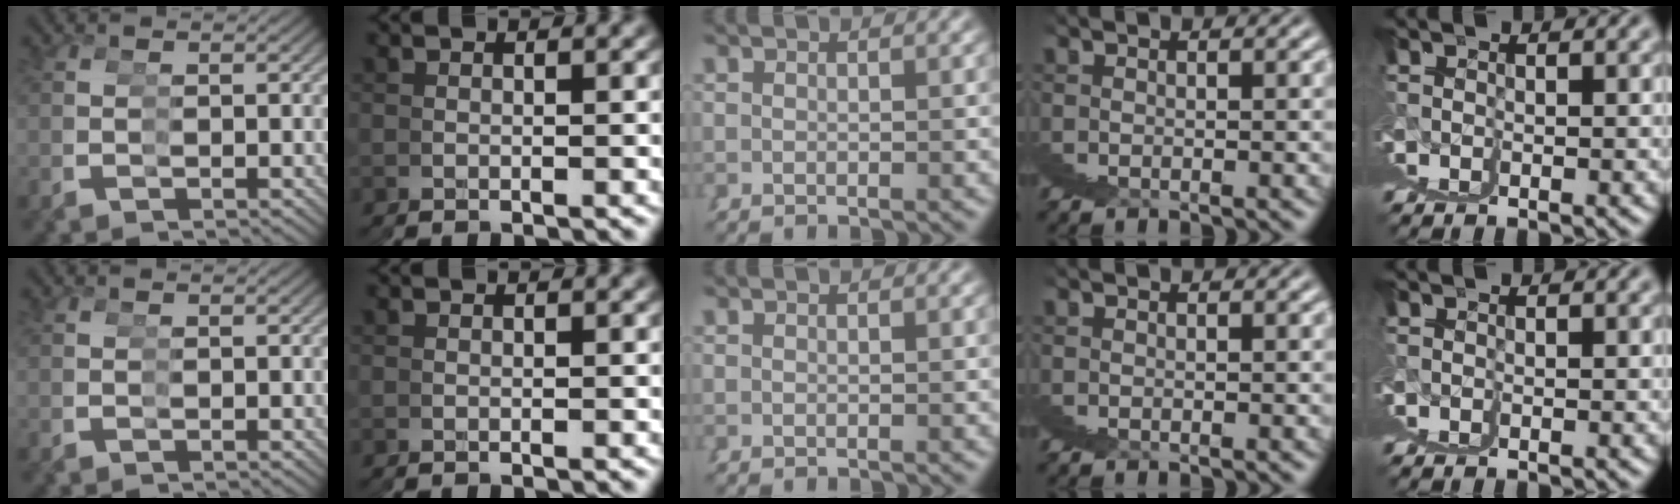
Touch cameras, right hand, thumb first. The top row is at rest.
{}